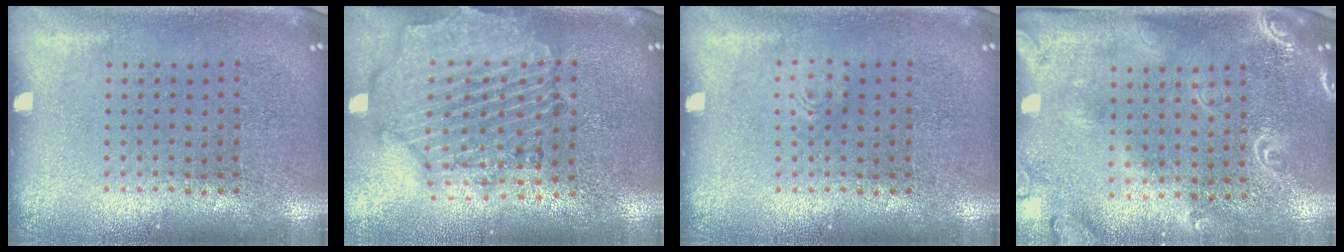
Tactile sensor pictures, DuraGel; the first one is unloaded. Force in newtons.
{"total": 1.6, "press": 1.6, "slide": 0.4}
{"total": 0.5, "press": 0.5, "slide": 0.1}
{"total": 2.3, "press": 1.9, "slide": 1.2}